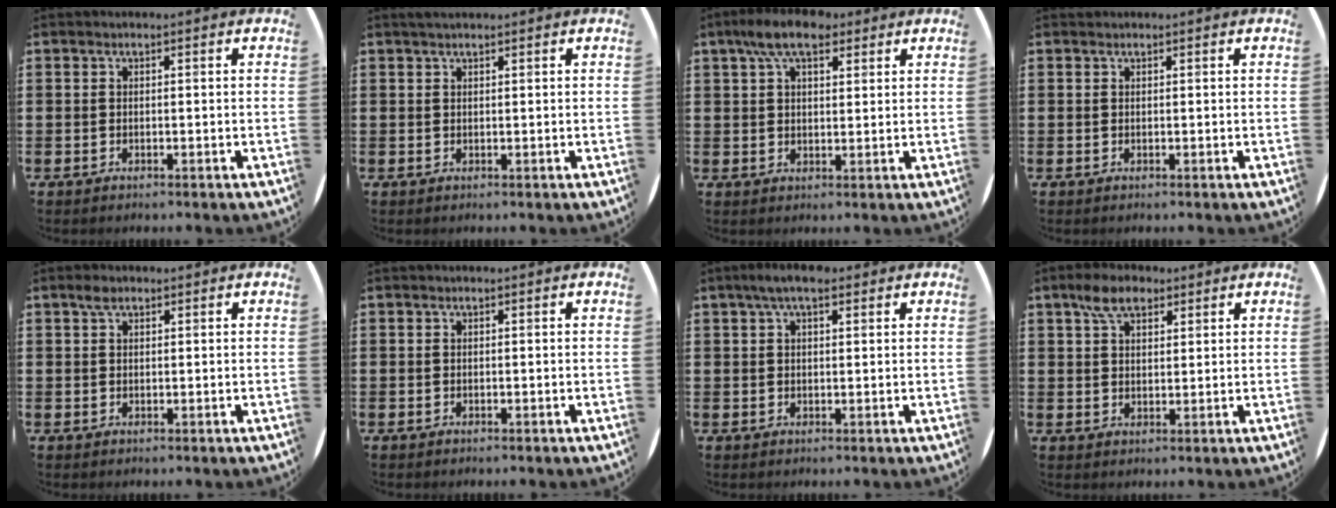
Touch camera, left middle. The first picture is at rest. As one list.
[{"total": 0.8, "force": [0.7, 0.0, 0.3], "torque": [-0.007, 0.000, 0.014]}, {"total": 6.7, "force": [4.5, 3.2, 3.7], "torque": [-0.069, 0.005, 0.081]}, {"total": 0.0}, {"total": 1.6, "force": [1.0, 0.8, 0.8], "torque": [-0.010, 0.003, 0.017]}, {"total": 0.0}, {"total": 4.0, "force": [2.8, 1.4, 2.4], "torque": [-0.045, 0.006, 0.048]}, {"total": 5.3, "force": [3.6, 2.8, 2.7], "torque": [-0.046, 0.005, 0.063]}]